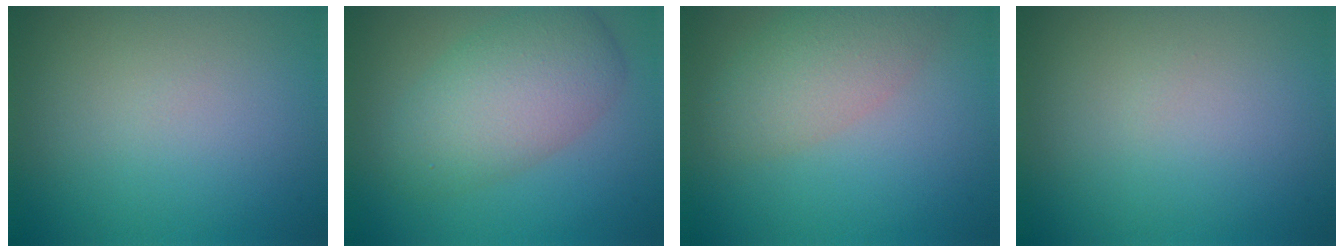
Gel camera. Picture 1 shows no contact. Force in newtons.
{"total": 5.9, "press": 5.9, "slide": 0.0}
{"total": 4.2, "press": 4.2, "slide": 0.4}
{"total": 0.0}